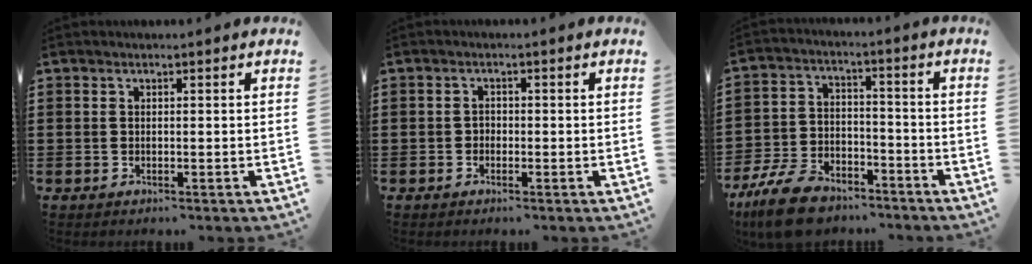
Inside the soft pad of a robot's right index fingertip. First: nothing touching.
{"total": 1.0, "force": [-0.7, 0.7, 0.3], "torque": [-0.008, 0.000, -0.015]}
{"total": 10.4, "force": [-8.6, 3.9, 4.4], "torque": [-0.106, 0.029, -0.169]}